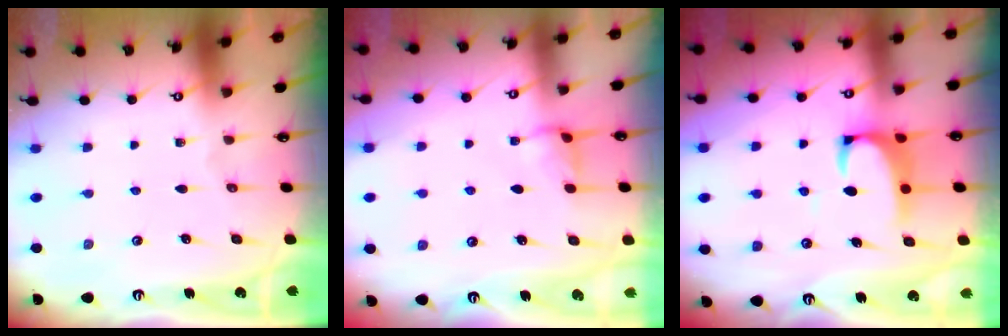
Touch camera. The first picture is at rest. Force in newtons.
{"total": 2.2, "press": 2.1, "slide": 0.6}
{"total": 2.2, "press": 2.0, "slide": 1.0}